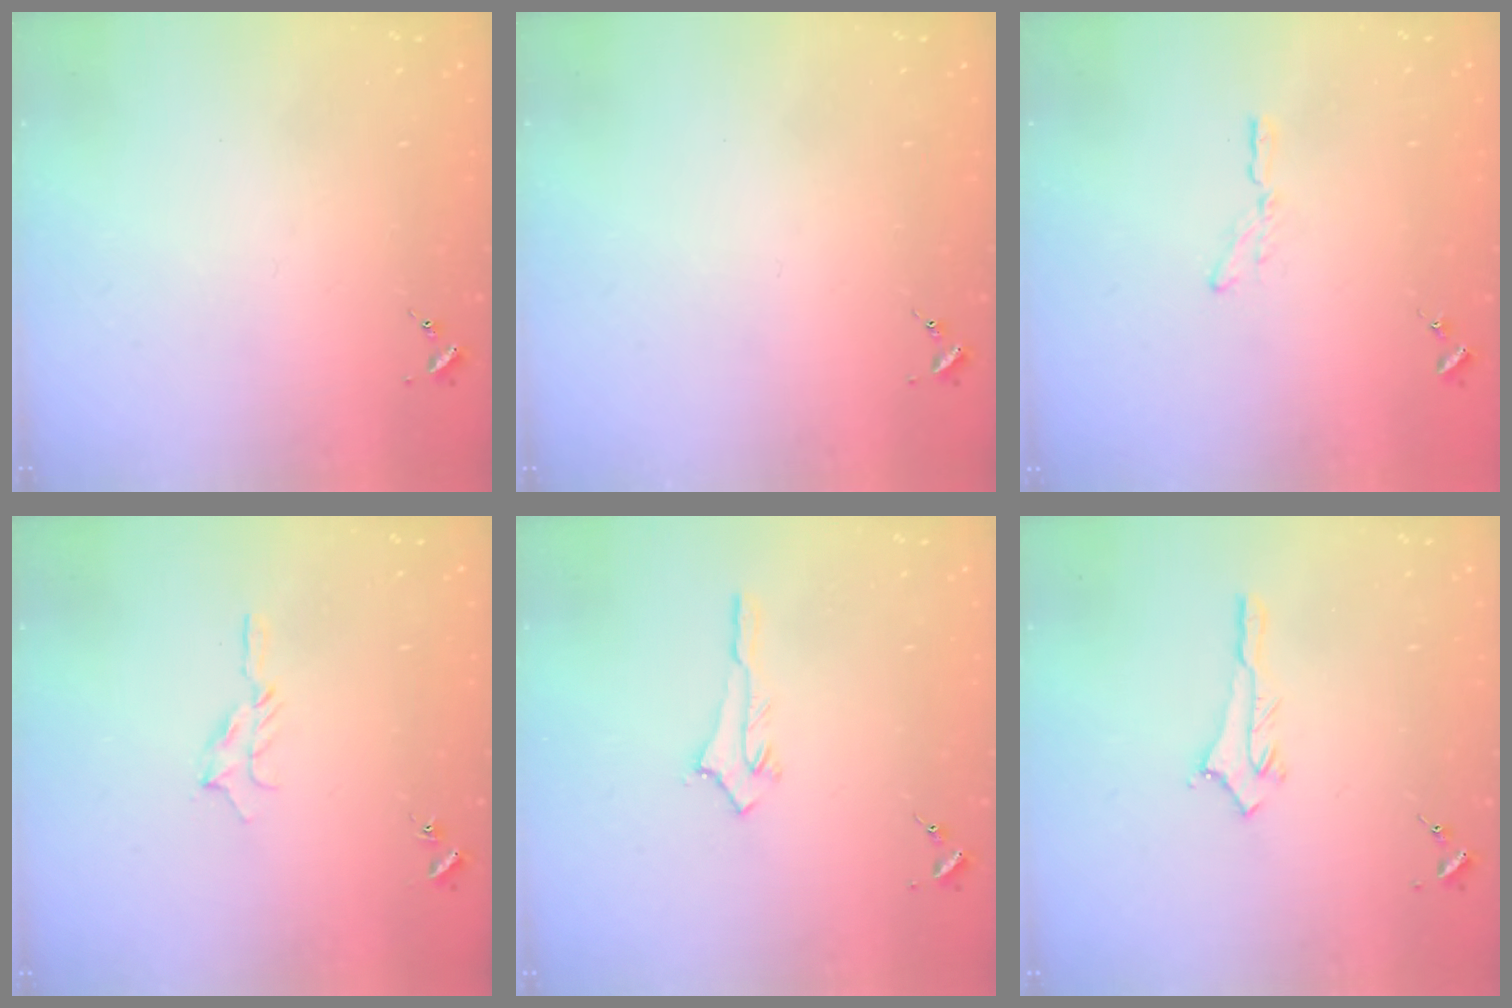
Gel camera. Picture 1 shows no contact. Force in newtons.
{"total": 0.0}
{"total": 3.4, "press": 3.3, "slide": 0.4}
{"total": 5.8, "press": 5.7, "slide": 0.8}
{"total": 4.0, "press": 4.0, "slide": 0.5}
{"total": 2.8, "press": 2.8, "slide": 0.4}